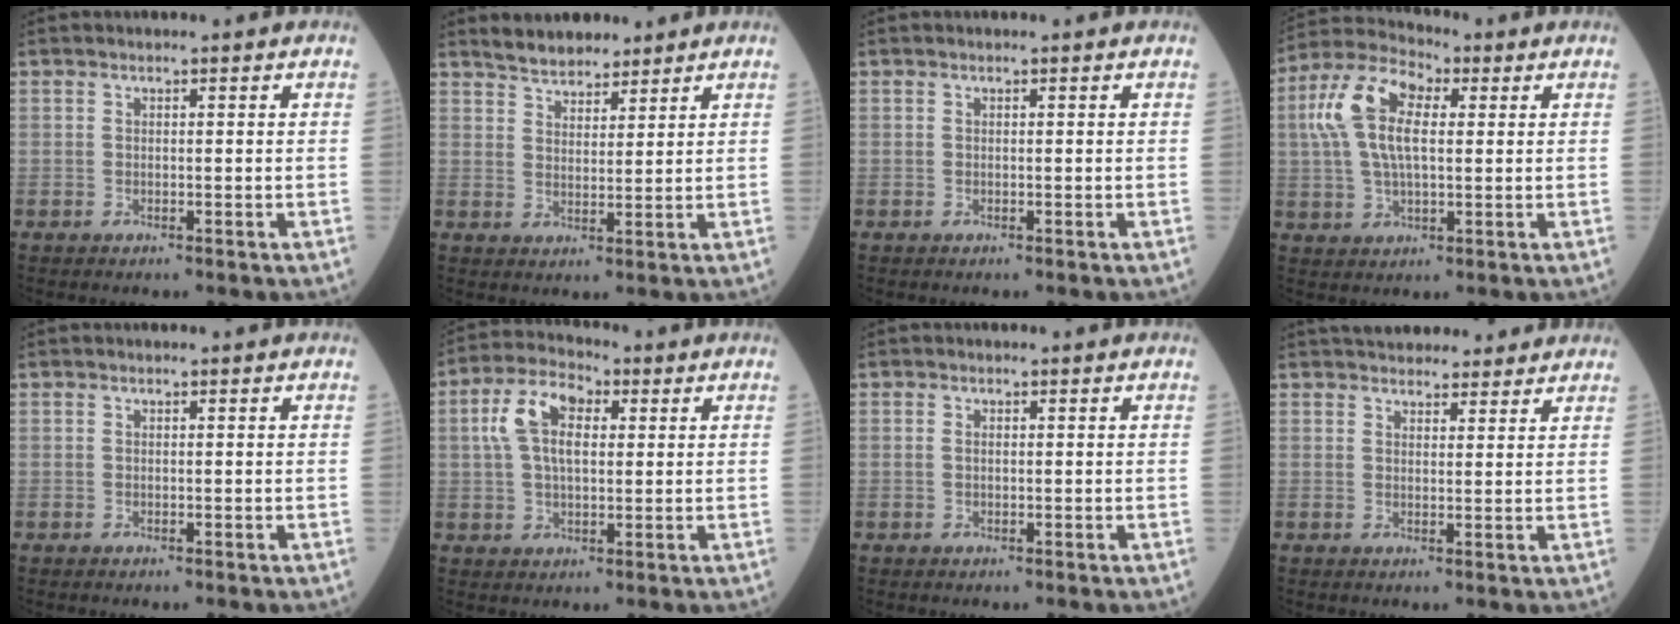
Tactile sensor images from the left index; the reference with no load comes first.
{"total": 5.2, "force": [4.6, 1.9, 1.3], "torque": [-0.028, 0.014, 0.086]}
{"total": 0.0}
{"total": 10.9, "force": [2.1, 4.7, 9.7], "torque": [-0.225, 0.029, 0.036]}
{"total": 0.0}
{"total": 8.2, "force": [1.8, 4.1, 6.9], "torque": [-0.154, 0.023, 0.030]}
{"total": 0.7, "force": [-0.2, 0.4, 0.5], "torque": [-0.016, 0.000, -0.003]}
{"total": 11.2, "force": [10.0, 3.4, 3.7], "torque": [-0.040, 0.028, 0.132]}